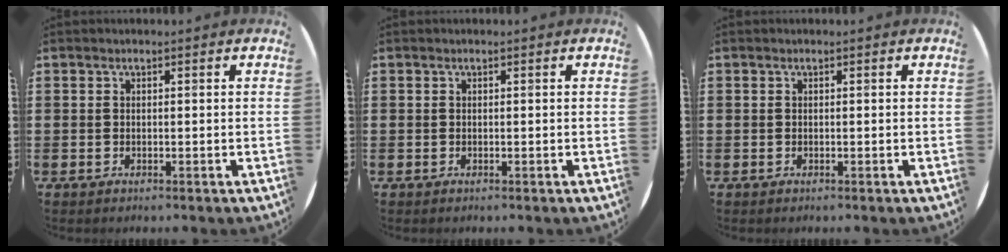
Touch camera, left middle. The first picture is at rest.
{"total": 0.0}
{"total": 0.0}